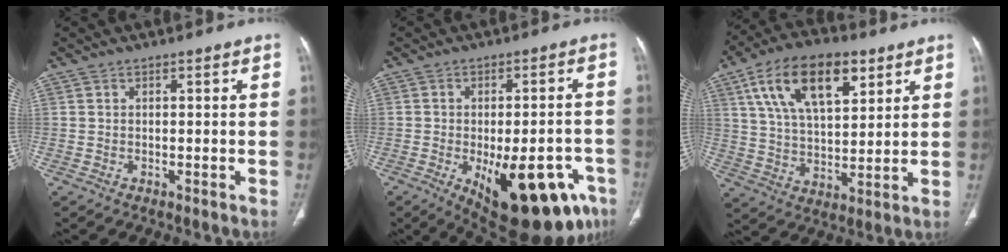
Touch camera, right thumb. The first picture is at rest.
{"total": 22.4, "force": [-9.5, 9.6, 17.9], "torque": [-0.173, 0.014, -0.109]}
{"total": 18.1, "force": [8.4, 9.1, 13.2], "torque": [-0.203, -0.017, 0.148]}